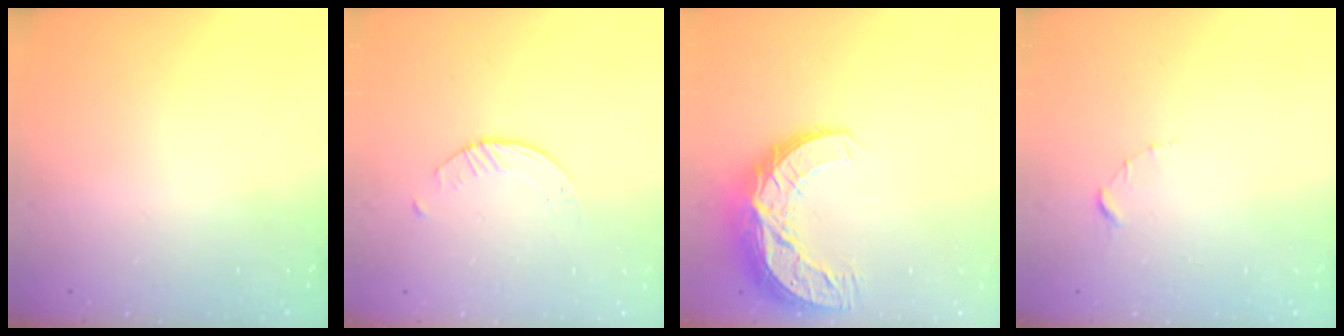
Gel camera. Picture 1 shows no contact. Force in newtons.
{"total": 1.6, "press": 1.6, "slide": 0.3}
{"total": 13.5, "press": 13.5, "slide": 0.8}
{"total": 1.5, "press": 1.5, "slide": 0.2}